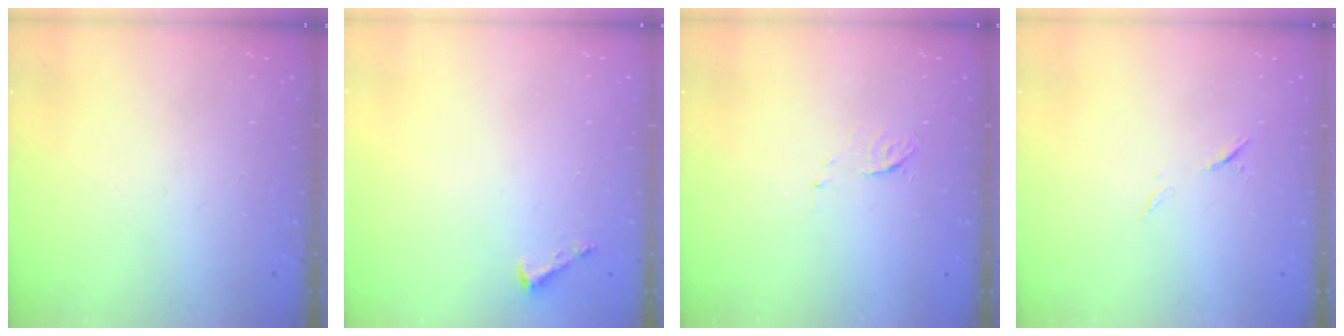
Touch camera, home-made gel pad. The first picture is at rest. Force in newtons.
{"total": 1.6, "press": 1.6, "slide": 0.1}
{"total": 4.1, "press": 4.1, "slide": 0.2}
{"total": 6.2, "press": 6.2, "slide": 0.8}